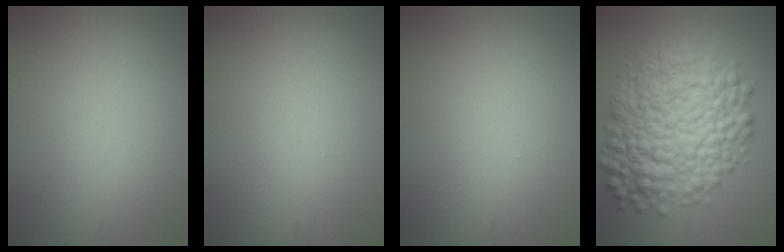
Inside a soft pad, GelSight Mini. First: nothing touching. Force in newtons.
{"total": 0.0}
{"total": 0.0}
{"total": 10.6, "press": 10.6, "slide": 0.1}